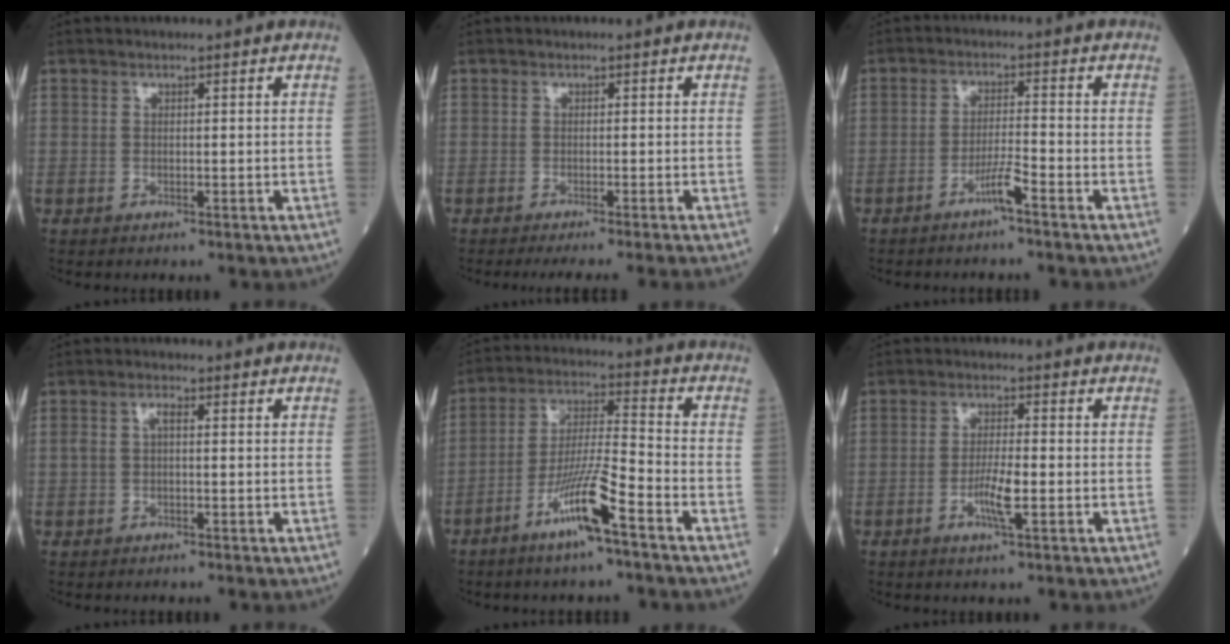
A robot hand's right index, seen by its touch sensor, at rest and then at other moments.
{"total": 5.2, "force": [-4.6, -0.7, 2.2], "torque": [-0.014, -0.012, -0.067]}
{"total": 3.5, "force": [-2.4, -0.4, 2.6], "torque": [-0.050, -0.002, -0.049]}
{"total": 1.7, "force": [0.0, 0.7, 1.6], "torque": [-0.034, 0.010, 0.001]}
{"total": 10.7, "force": [-6.0, 0.2, 8.8], "torque": [-0.172, -0.009, -0.117]}
{"total": 4.7, "force": [-1.6, 0.4, 4.4], "torque": [-0.085, -0.005, -0.031]}